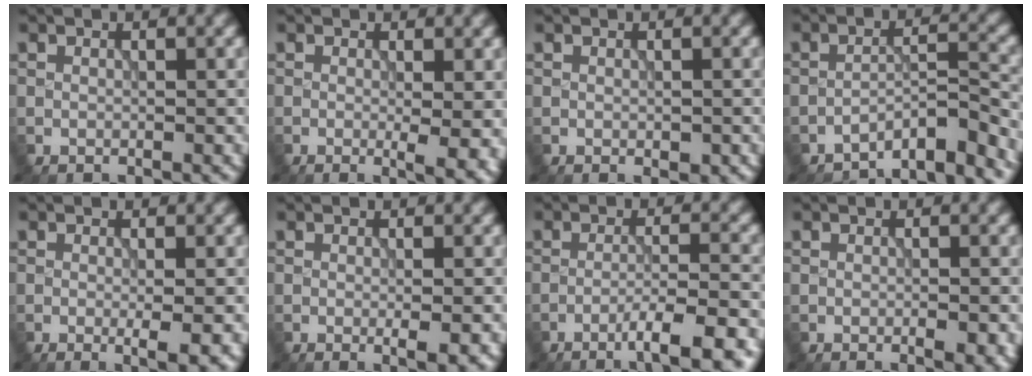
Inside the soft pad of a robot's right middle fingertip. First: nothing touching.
{"total": 3.4, "force": [-0.3, 0.8, 3.3], "torque": [-0.048, -0.011, -0.002]}
{"total": 0.9, "force": [-0.3, 0.4, 0.7], "torque": [-0.010, -0.002, -0.002]}
{"total": 5.3, "force": [-4.9, 0.6, 2.1], "torque": [-0.028, 0.008, -0.082]}
{"total": 2.7, "force": [-0.5, 0.5, 2.6], "torque": [-0.038, -0.006, -0.007]}
{"total": 2.0, "force": [-0.4, 0.3, 1.9], "torque": [-0.028, -0.005, -0.005]}
{"total": 6.2, "force": [-3.9, 0.8, 4.8], "torque": [-0.065, 0.009, -0.065]}
{"total": 2.1, "force": [-0.8, 0.5, 1.9], "torque": [-0.026, -0.004, -0.008]}